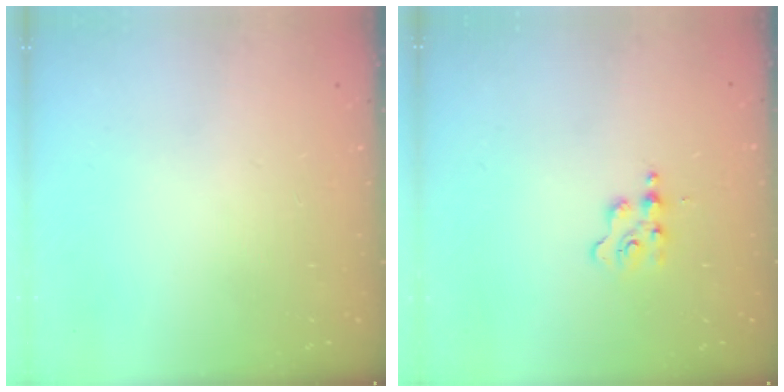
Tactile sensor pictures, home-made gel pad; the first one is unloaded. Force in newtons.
{"total": 1.7, "press": 1.7, "slide": 0.3}